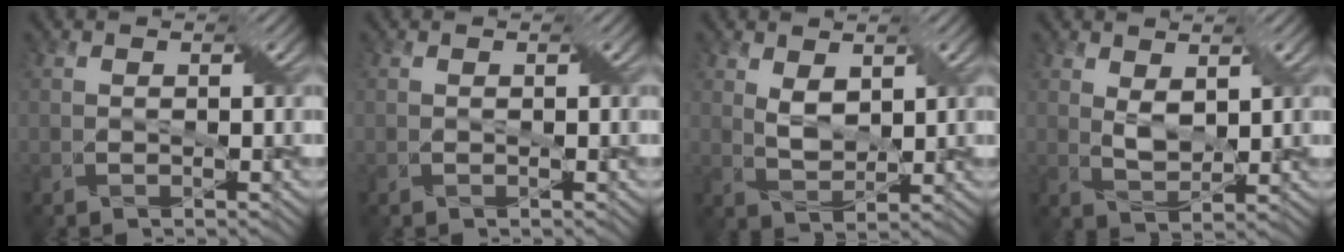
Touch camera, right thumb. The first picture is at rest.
{"total": 0.0}
{"total": 3.2, "force": [1.5, 1.7, 2.2], "torque": [-0.054, -0.006, 0.033]}
{"total": 2.9, "force": [1.4, 1.5, 2.2], "torque": [-0.053, -0.004, 0.029]}